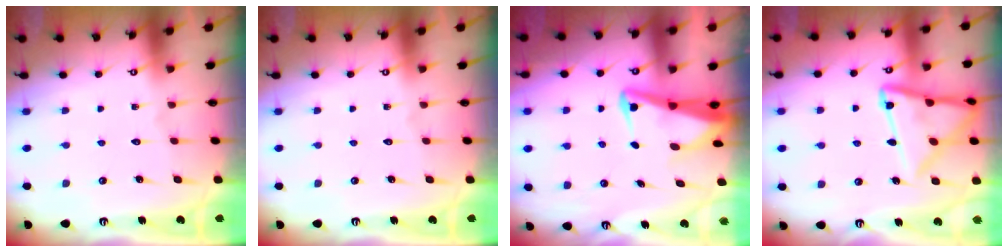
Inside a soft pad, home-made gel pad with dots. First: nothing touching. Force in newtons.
{"total": 0.0}
{"total": 4.4, "press": 4.3, "slide": 0.8}
{"total": 15.1, "press": 15.1, "slide": 1.4}